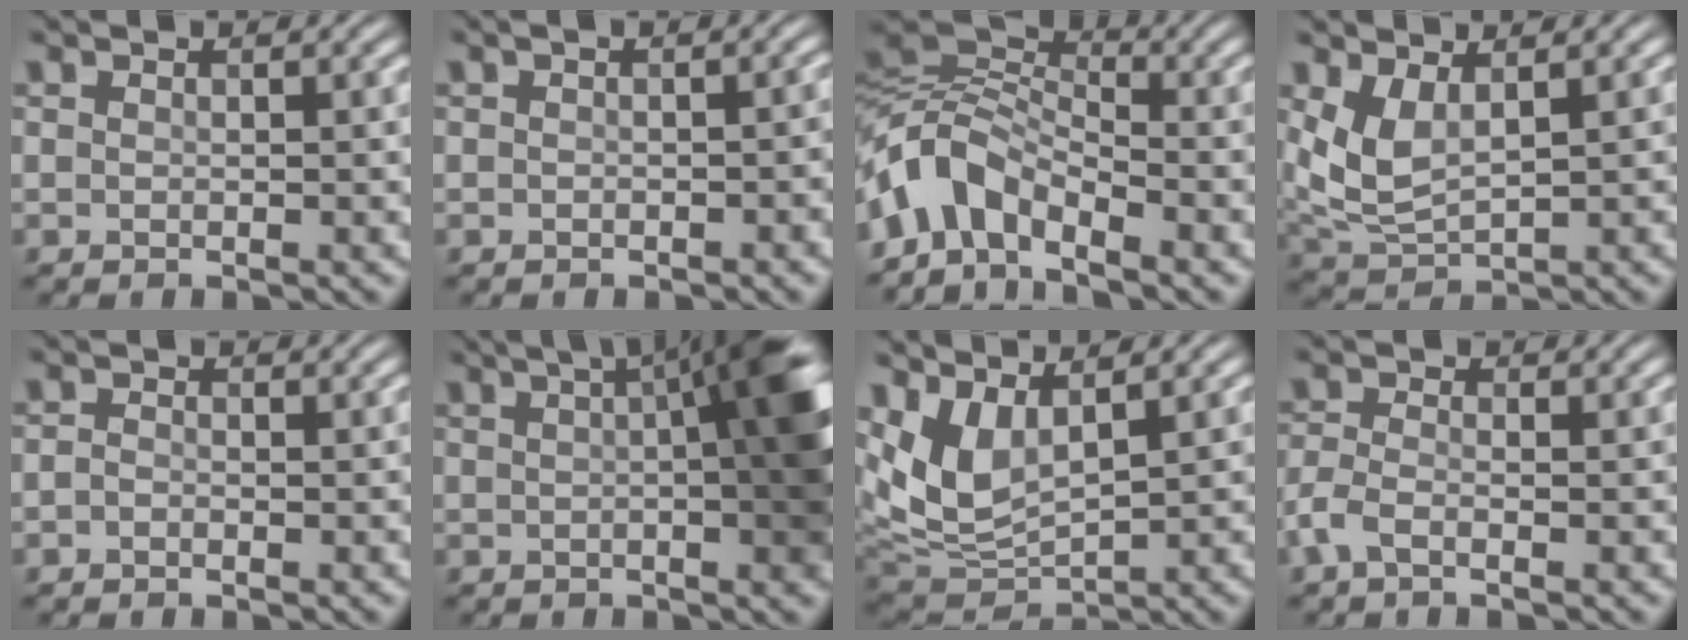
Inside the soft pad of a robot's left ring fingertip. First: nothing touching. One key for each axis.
{"total": 2.7, "fx": -0.2, "fy": 1.4, "fz": 2.3, "tx": -0.025, "ty": 0.003, "tz": -0.009}
{"total": 6.4, "fx": -4.4, "fy": 3.4, "fz": 3.2, "tx": -0.066, "ty": 0.013, "tz": -0.107}
{"total": 4.9, "fx": 1.1, "fy": 2.7, "fz": 3.9, "tx": -0.102, "ty": -0.014, "tz": 0.018}
{"total": 1.5, "fx": -1.4, "fy": 0.6, "fz": -0.1, "tx": -0.006, "ty": -0.001, "tz": -0.037}
{"total": 10.4, "fx": 2.4, "fy": 2.4, "fz": 9.8, "tx": -0.095, "ty": 0.020, "tz": 0.011}
{"total": 7.2, "fx": 2.0, "fy": 4.3, "fz": 5.4, "tx": -0.124, "ty": -0.021, "tz": 0.035}
{"total": 3.4, "fx": -2.9, "fy": 1.1, "fz": 1.5, "tx": -0.052, "ty": -0.003, "tz": -0.070}